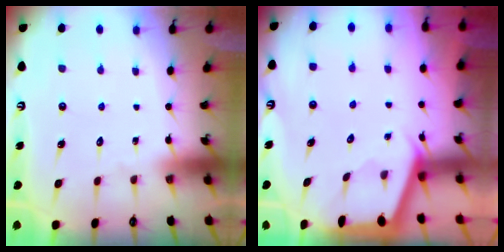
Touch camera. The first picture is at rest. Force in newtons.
{"total": 2.6, "press": 2.6, "slide": 0.1}